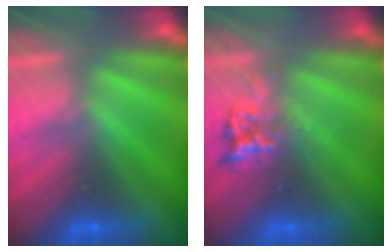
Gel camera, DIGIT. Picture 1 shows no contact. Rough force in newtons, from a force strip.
{"total": 2.3}